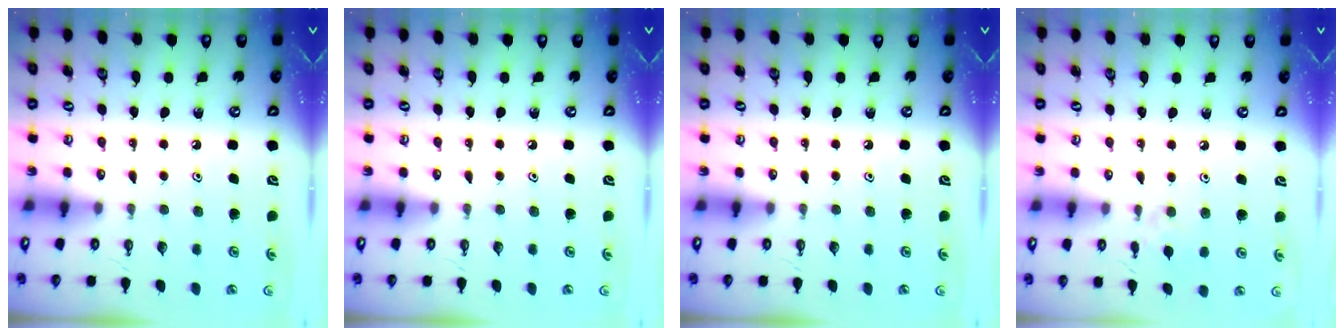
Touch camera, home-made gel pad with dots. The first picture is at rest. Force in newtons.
{"total": 0.0}
{"total": 0.0}
{"total": 5.0, "press": 4.9, "slide": 0.6}